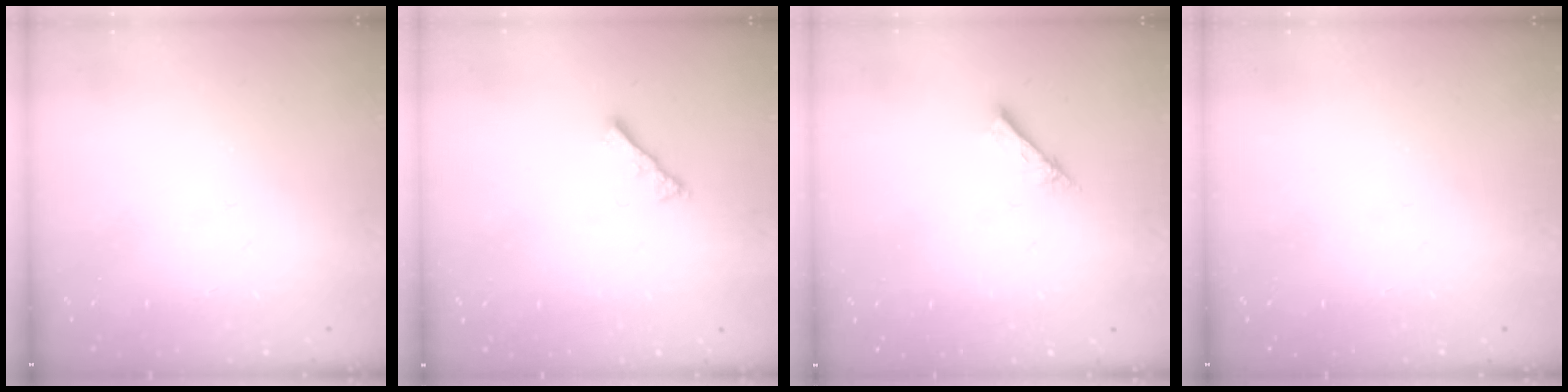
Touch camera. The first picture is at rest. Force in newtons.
{"total": 2.8, "press": 2.8, "slide": 0.6}
{"total": 2.1, "press": 2.1, "slide": 0.2}
{"total": 0.0}